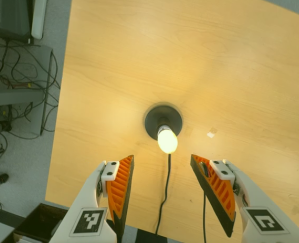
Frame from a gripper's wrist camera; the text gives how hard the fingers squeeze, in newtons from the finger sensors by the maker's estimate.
{"total": 0.0}